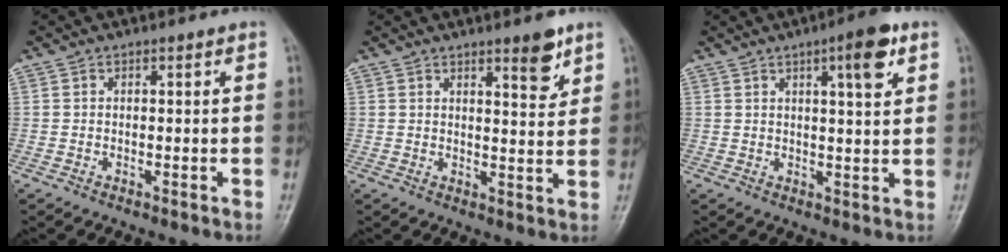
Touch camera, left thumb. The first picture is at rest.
{"total": 5.2, "force": [3.5, 1.4, 3.7], "torque": [-0.040, -0.026, 0.048]}
{"total": 7.0, "force": [3.4, 1.6, 5.9], "torque": [-0.077, -0.014, 0.046]}